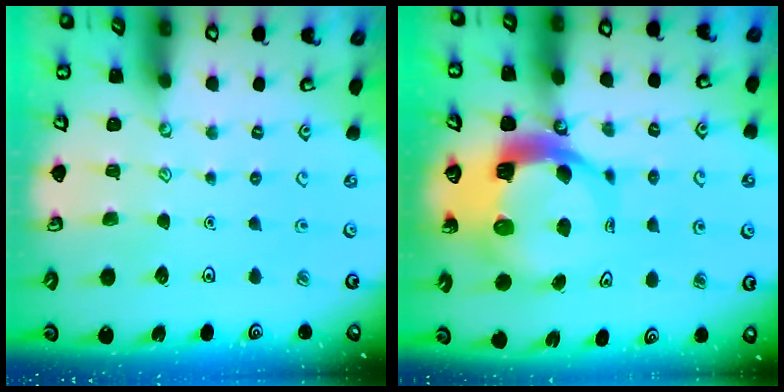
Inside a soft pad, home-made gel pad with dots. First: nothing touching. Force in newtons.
{"total": 11.0, "press": 10.8, "slide": 1.6}